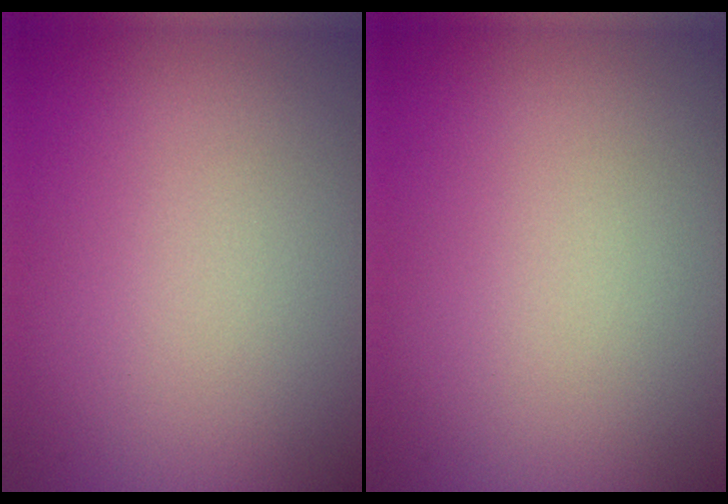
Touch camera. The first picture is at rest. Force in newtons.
{"total": 0.0}